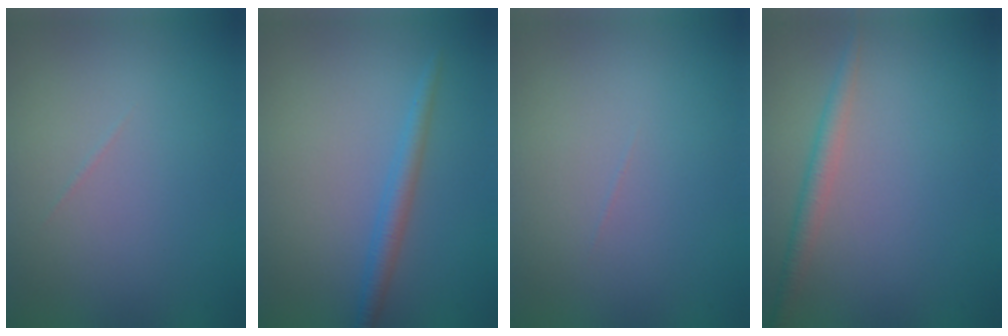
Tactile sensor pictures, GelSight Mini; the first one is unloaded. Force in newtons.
{"total": 2.0, "press": 2.0, "slide": 0.1}
{"total": 0.0}
{"total": 1.8, "press": 1.8, "slide": 0.1}